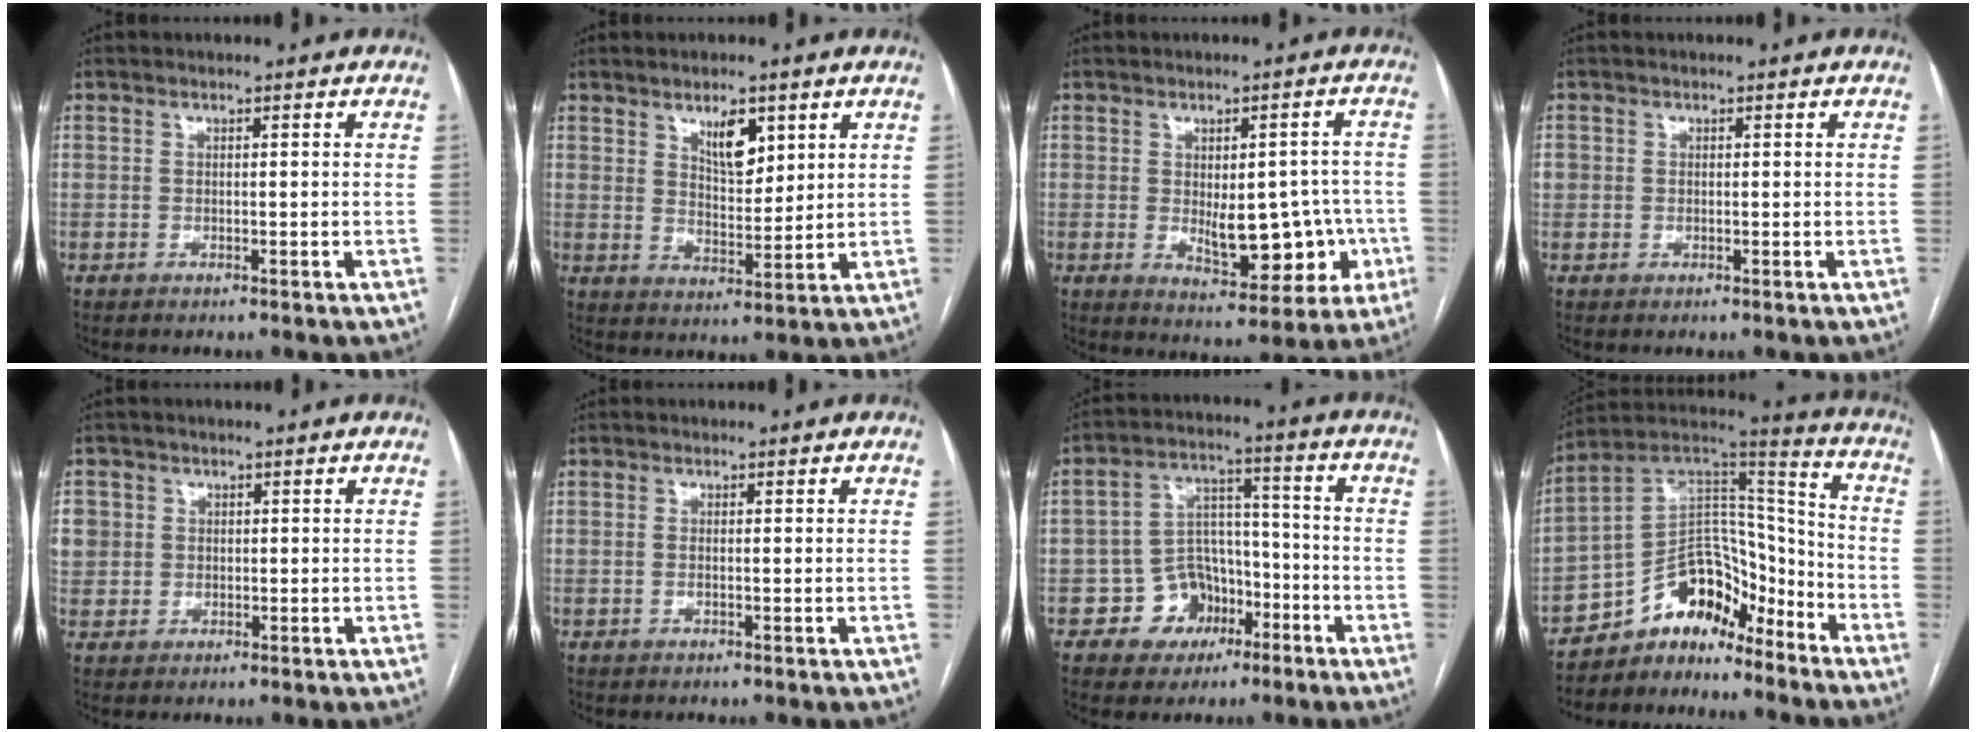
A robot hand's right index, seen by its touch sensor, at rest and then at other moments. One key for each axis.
{"total": 6.0, "fx": 3.4, "fy": 2.5, "fz": 4.3, "tx": -0.074, "ty": -0.005, "tz": 0.061}
{"total": 9.9, "fx": -1.7, "fy": 5.1, "fz": 8.3, "tx": -0.093, "ty": 0.013, "tz": -0.005}
{"total": 1.9, "fx": 0.1, "fy": 1.8, "fz": 0.7, "tx": -0.018, "ty": 0.013, "tz": 0.005}
{"total": 7.3, "fx": 1.2, "fy": 6.9, "fz": 2.0, "tx": -0.075, "ty": 0.023, "tz": 0.035}
{"total": 0.5, "fx": 0.0, "fy": 0.1, "fz": 0.5, "tx": -0.014, "ty": -0.001, "tz": 0.000}
{"total": 8.9, "fx": -4.4, "fy": 7.2, "fz": 2.7, "tx": -0.038, "ty": 0.027, "tz": -0.064}
{"total": 13.0, "fx": -10.3, "fy": 5.5, "fz": 5.8, "tx": -0.089, "ty": 0.058, "tz": -0.180}